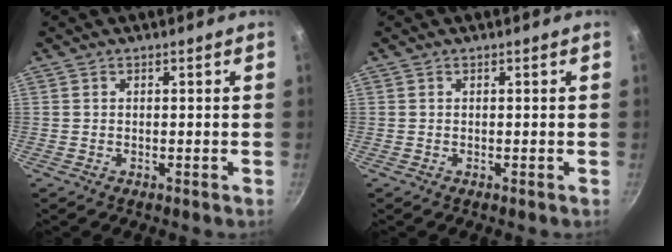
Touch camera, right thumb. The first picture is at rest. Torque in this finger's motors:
{"motor_torque": [-0.21, -0.22, -0.16, -0.34, 0.01]}